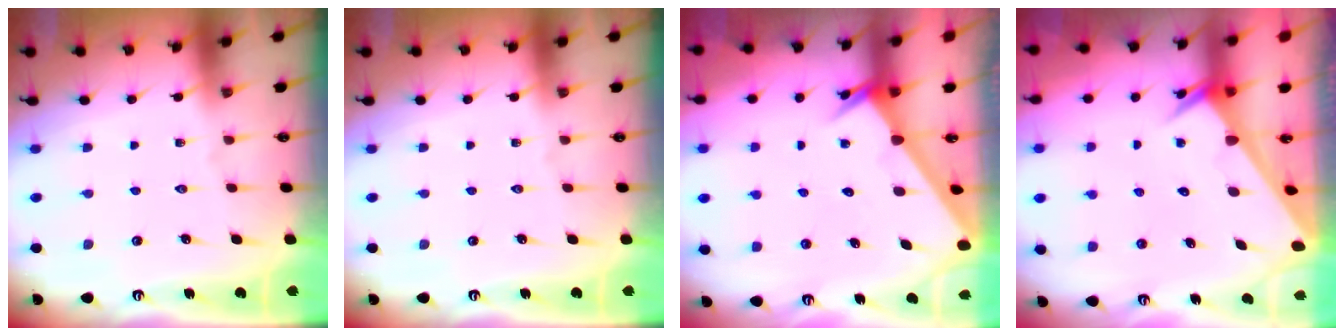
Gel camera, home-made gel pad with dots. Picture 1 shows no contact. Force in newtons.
{"total": 0.0}
{"total": 2.7, "press": 2.7, "slide": 0.3}
{"total": 2.5, "press": 2.5, "slide": 0.1}